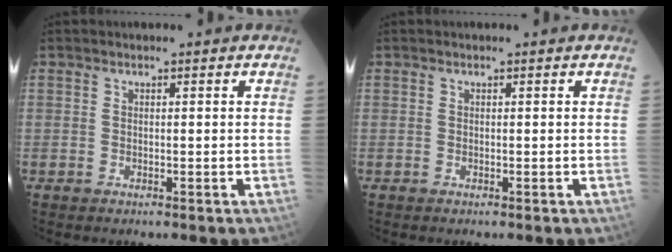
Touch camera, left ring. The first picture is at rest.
{"total": 0.0}